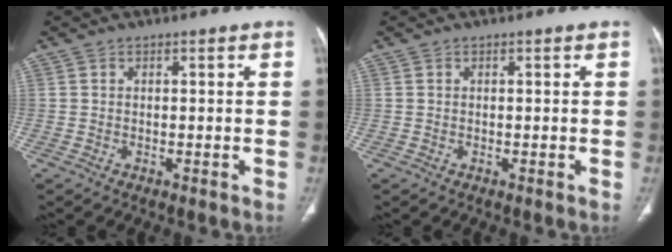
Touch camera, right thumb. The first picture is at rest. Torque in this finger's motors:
{"motor_torque": [-0.50, 0.01, -0.24, 0.25, 0.02]}